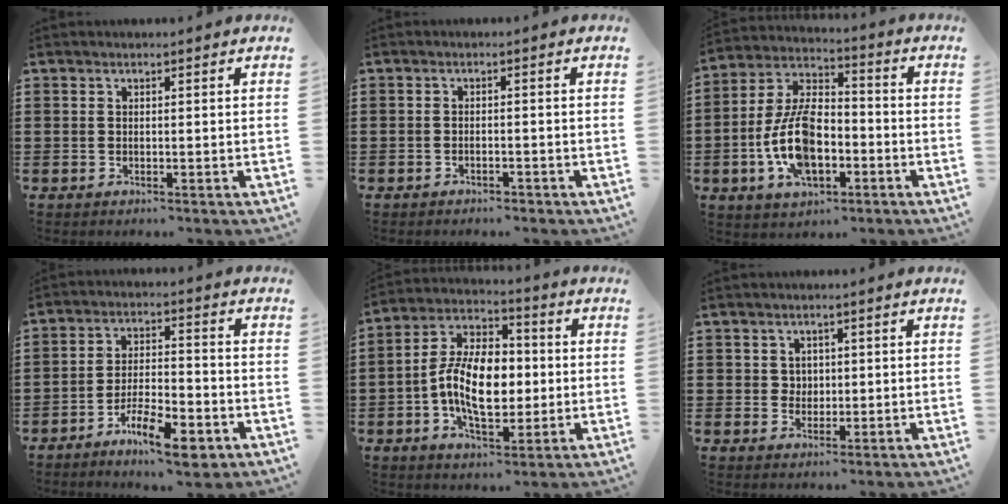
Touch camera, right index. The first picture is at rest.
{"total": 1.1, "force": [-1.1, 0.0, 0.3], "torque": [-0.010, -0.004, -0.021]}
{"total": 11.7, "force": [-3.5, 6.2, 9.3], "torque": [-0.216, 0.003, -0.068]}
{"total": 9.1, "force": [-5.8, 2.6, 6.5], "torque": [-0.120, 0.009, -0.104]}
{"total": 11.7, "force": [-1.1, 6.7, 9.5], "torque": [-0.205, 0.004, -0.025]}
{"total": 2.1, "force": [0.5, 1.9, 0.6], "torque": [-0.018, 0.011, 0.008]}